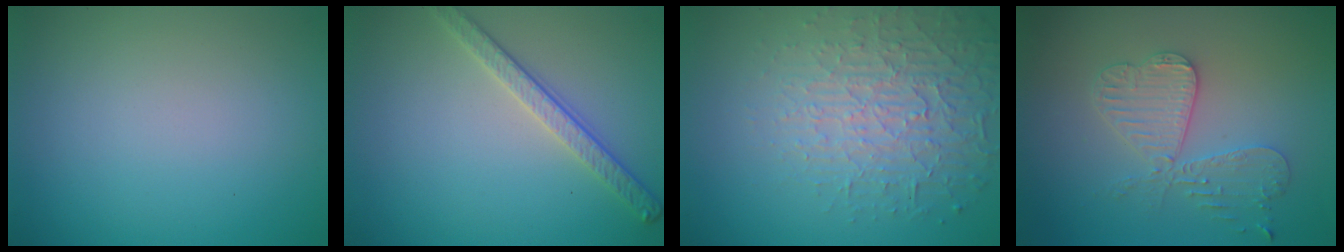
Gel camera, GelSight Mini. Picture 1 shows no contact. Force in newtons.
{"total": 2.7, "press": 2.6, "slide": 0.9}
{"total": 4.6, "press": 4.1, "slide": 2.1}
{"total": 4.0, "press": 3.7, "slide": 1.5}